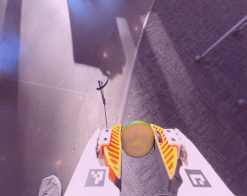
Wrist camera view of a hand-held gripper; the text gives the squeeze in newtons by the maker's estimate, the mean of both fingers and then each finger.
{"total": 10.8, "left": 11.1, "right": 10.5}